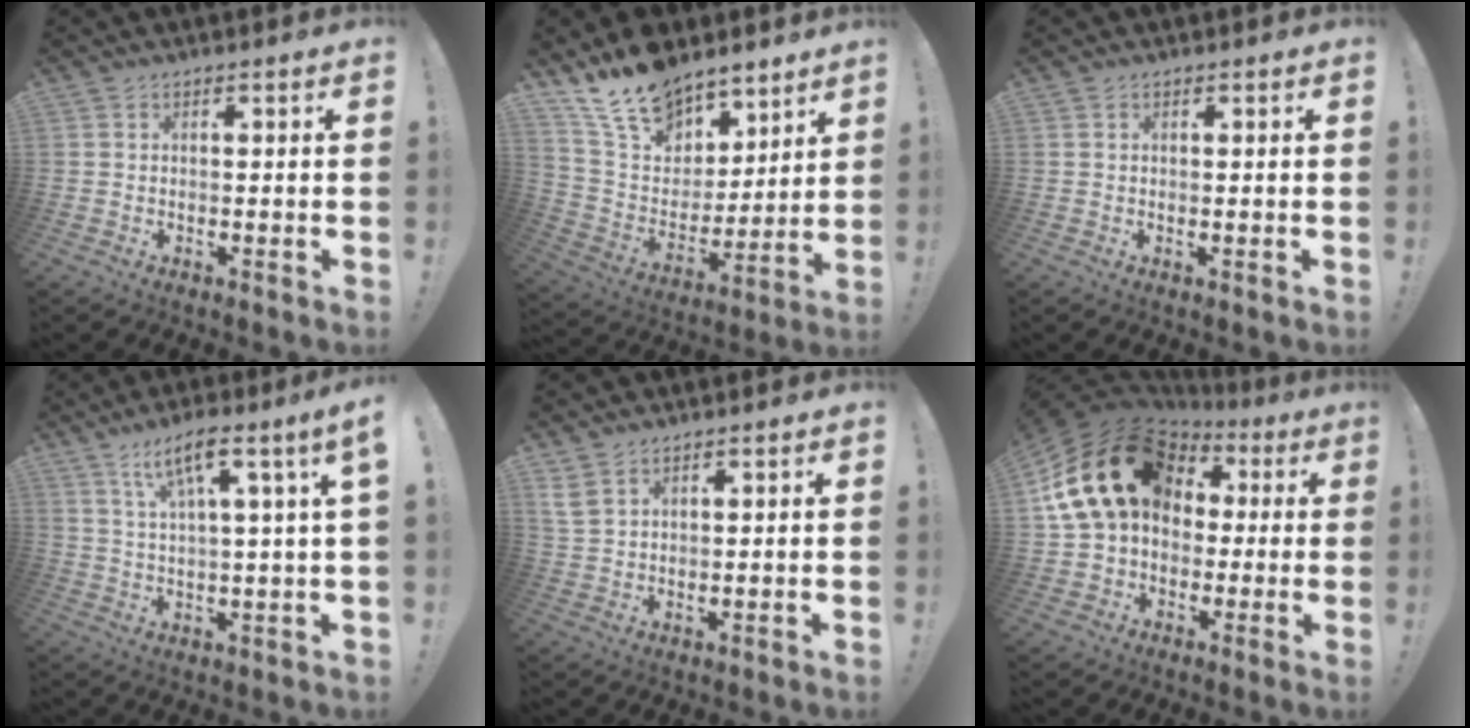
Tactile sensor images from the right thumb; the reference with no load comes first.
{"total": 17.8, "force": [13.9, 9.3, 5.9], "torque": [-0.121, -0.096, 0.264]}
{"total": 0.0}
{"total": 9.1, "force": [4.4, 0.5, 8.0], "torque": [-0.131, -0.021, 0.065]}
{"total": 4.3, "force": [3.2, 1.7, 2.3], "torque": [-0.046, -0.012, 0.063]}
{"total": 23.6, "force": [6.1, 16.9, 15.4], "torque": [-0.266, -0.017, 0.130]}